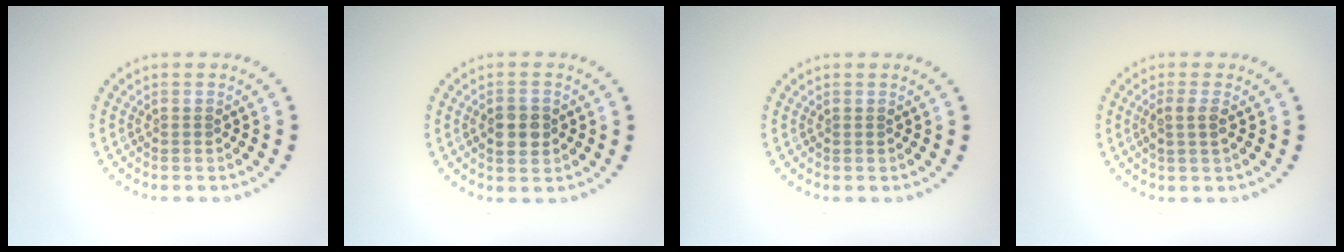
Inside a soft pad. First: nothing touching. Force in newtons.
{"total": 3.1, "press": 3.1, "slide": 0.2}
{"total": 0.0}
{"total": 1.5, "press": 1.4, "slide": 0.6}